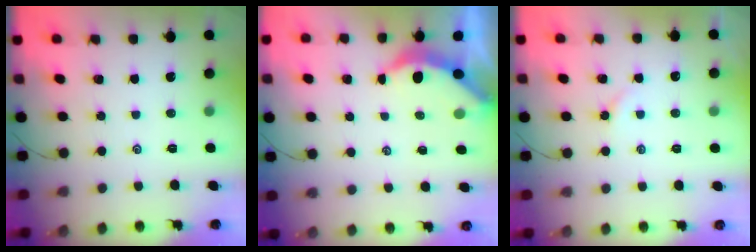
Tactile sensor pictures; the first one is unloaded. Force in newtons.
{"total": 3.8, "press": 3.8, "slide": 0.5}
{"total": 3.0, "press": 2.9, "slide": 0.6}